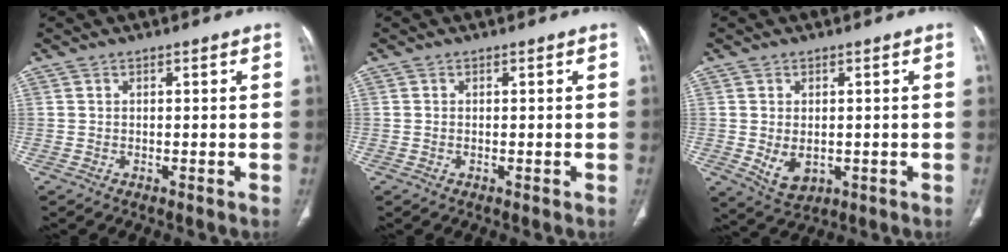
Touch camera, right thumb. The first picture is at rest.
{"total": 0.0}
{"total": 4.7, "force": [-0.6, 3.2, 3.4], "torque": [-0.055, -0.009, 0.006]}